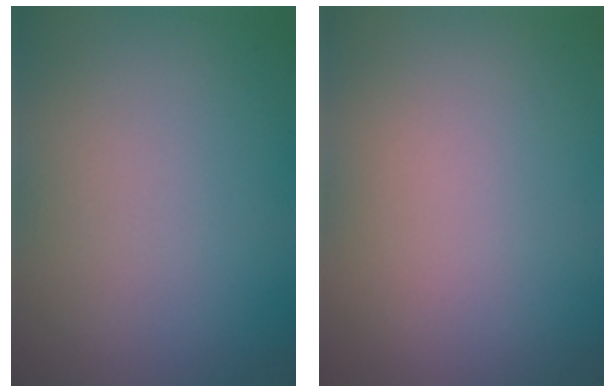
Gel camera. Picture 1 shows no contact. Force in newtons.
{"total": 0.0}